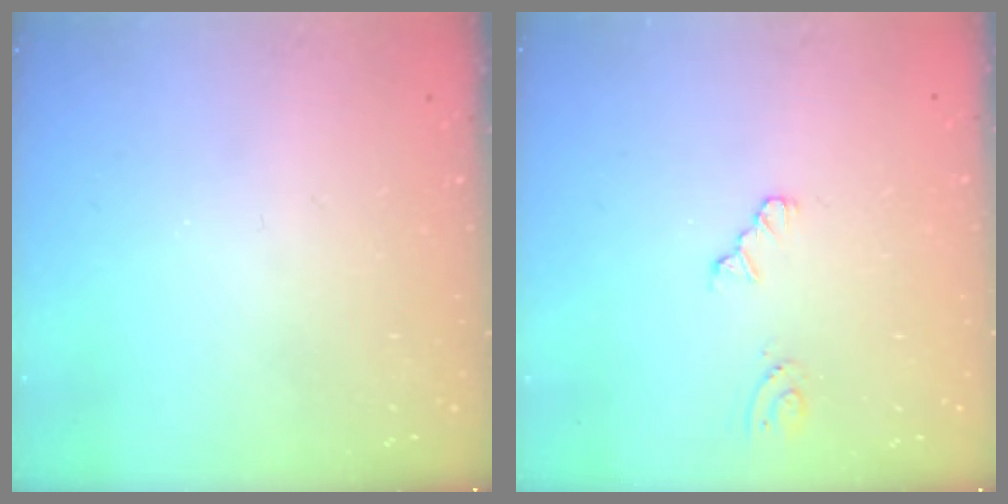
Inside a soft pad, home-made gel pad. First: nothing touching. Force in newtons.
{"total": 2.2, "press": 2.2, "slide": 0.3}